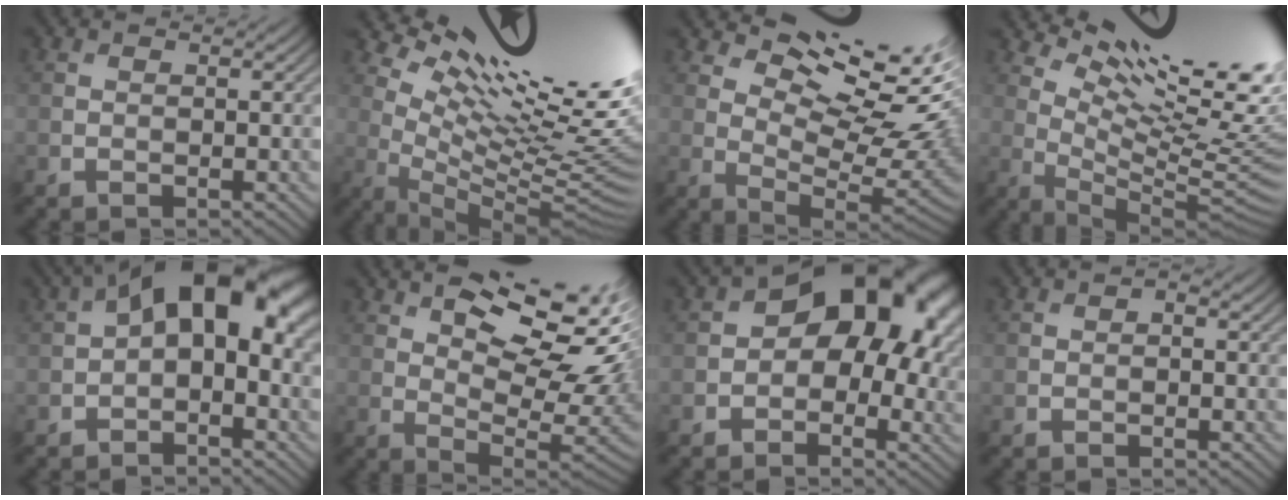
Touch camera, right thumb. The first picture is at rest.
{"total": 17.7, "force": [9.5, 3.8, 14.4], "torque": [-0.233, 0.001, 0.163]}
{"total": 14.1, "force": [6.8, 5.6, 11.0], "torque": [-0.156, 0.028, 0.123]}
{"total": 16.1, "force": [9.4, 3.8, 12.6], "torque": [-0.203, -0.005, 0.151]}
{"total": 11.7, "force": [1.8, 6.3, 9.8], "torque": [-0.151, 0.018, 0.020]}
{"total": 16.9, "force": [7.1, 7.4, 13.5], "torque": [-0.216, 0.034, 0.114]}
{"total": 14.2, "force": [1.8, 9.1, 10.7], "torque": [-0.121, 0.010, 0.018]}
{"total": 0.5, "force": [-0.3, 0.2, 0.4], "torque": [0.000, 0.000, -0.005]}